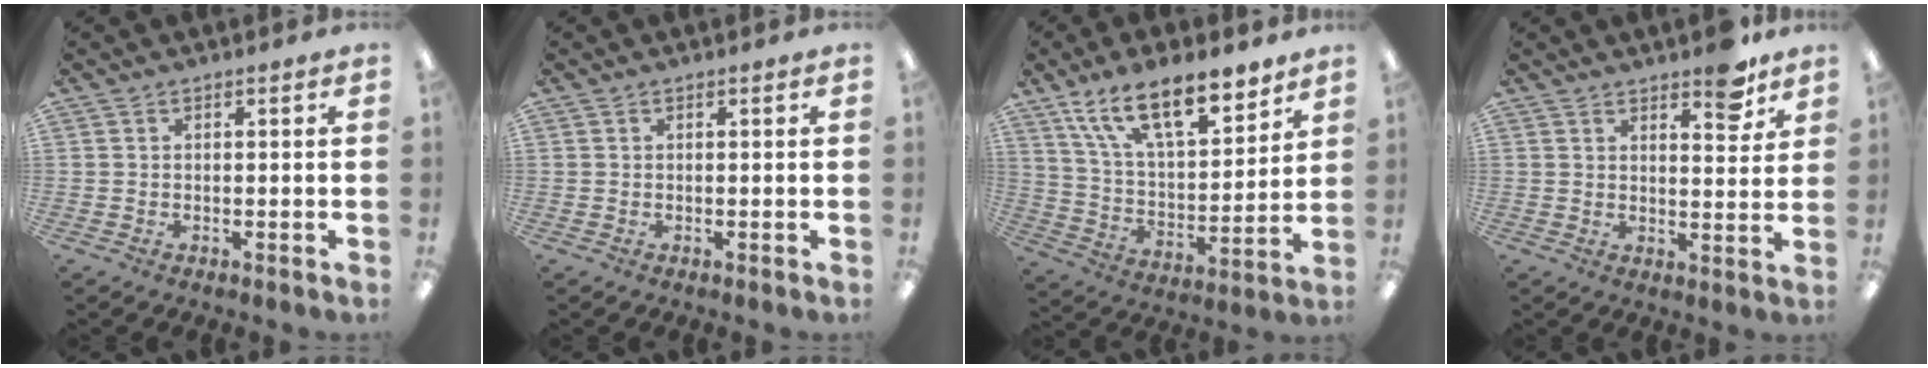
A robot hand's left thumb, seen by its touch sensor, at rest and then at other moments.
{"total": 0.0}
{"total": 17.4, "force": [12.9, 6.5, 9.7], "torque": [-0.164, -0.069, 0.224]}
{"total": 7.2, "force": [5.5, 2.6, 3.8], "torque": [-0.033, -0.035, 0.090]}